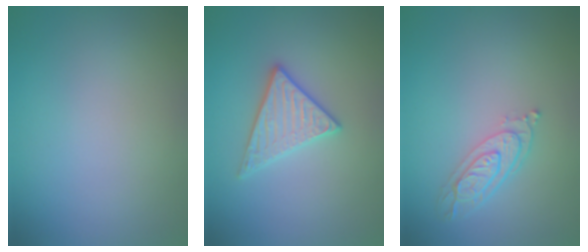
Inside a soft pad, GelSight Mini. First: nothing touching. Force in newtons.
{"total": 2.9, "press": 2.8, "slide": 0.7}
{"total": 3.4, "press": 2.7, "slide": 2.1}